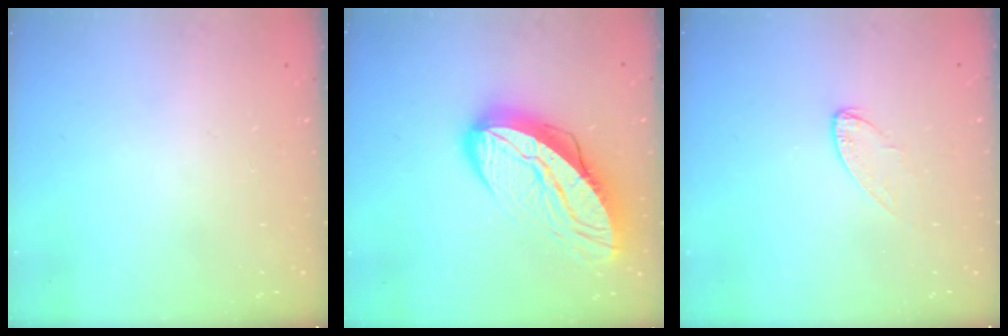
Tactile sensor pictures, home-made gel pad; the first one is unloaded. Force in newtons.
{"total": 16.2, "press": 16.1, "slide": 1.3}
{"total": 5.3, "press": 5.2, "slide": 0.4}